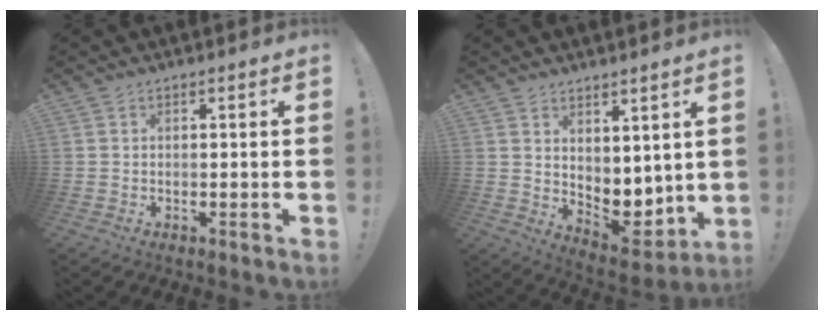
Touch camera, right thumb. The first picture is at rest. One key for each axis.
{"total": 5.6, "fx": 2.5, "fy": 4.5, "fz": 2.2, "tx": -0.011, "ty": -0.036, "tz": 0.056}